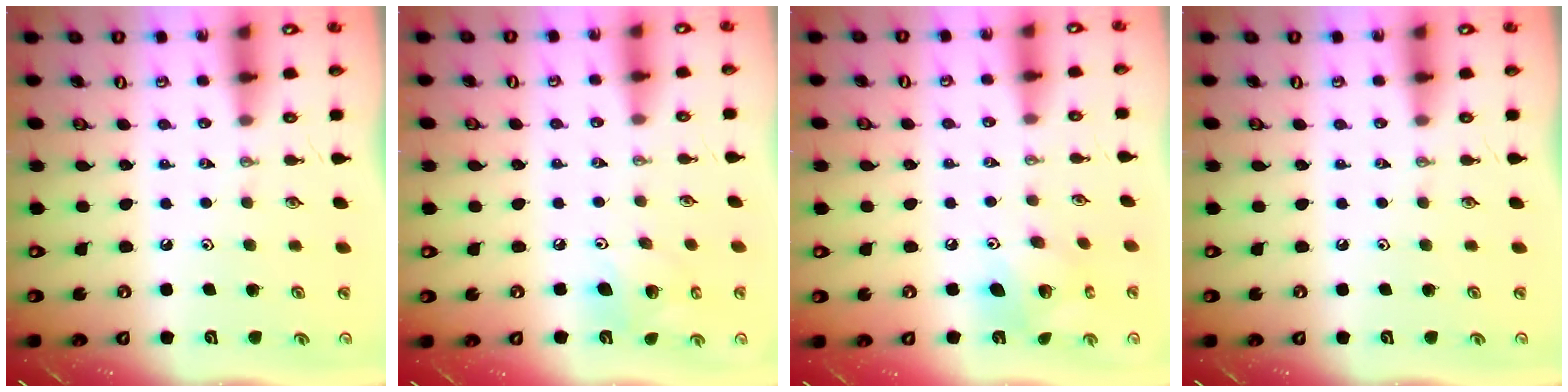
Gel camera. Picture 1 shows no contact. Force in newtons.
{"total": 10.1, "press": 9.9, "slide": 1.8}
{"total": 10.8, "press": 10.7, "slide": 1.0}
{"total": 0.0}